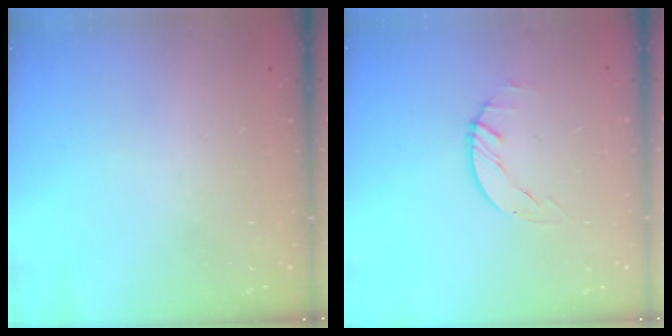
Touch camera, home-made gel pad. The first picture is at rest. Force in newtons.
{"total": 1.5, "press": 1.4, "slide": 0.3}